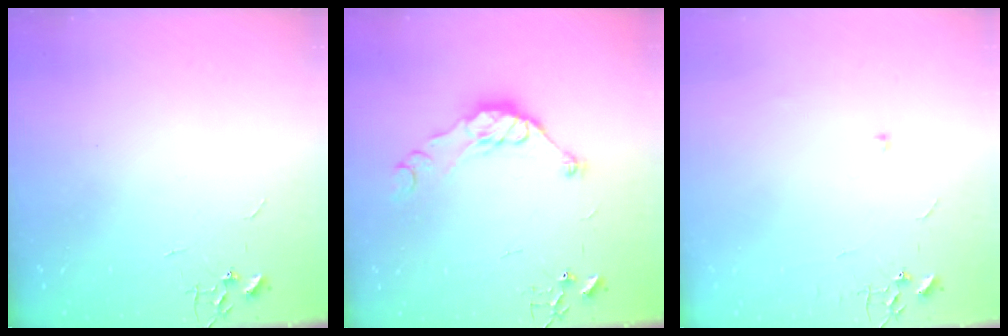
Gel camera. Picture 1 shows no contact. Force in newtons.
{"total": 12.3, "press": 12.2, "slide": 0.4}
{"total": 4.7, "press": 4.7, "slide": 0.6}